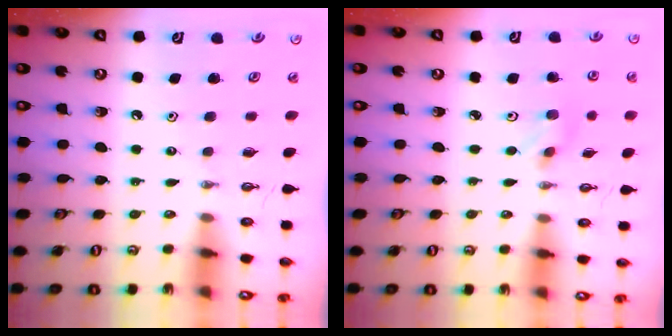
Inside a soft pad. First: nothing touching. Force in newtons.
{"total": 2.1, "press": 2.0, "slide": 0.6}